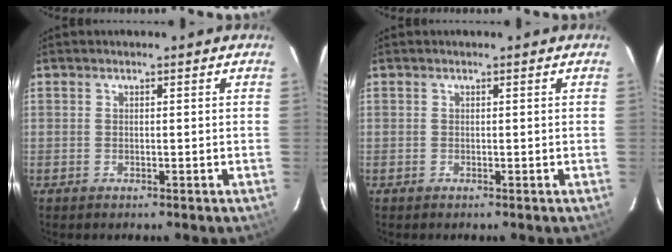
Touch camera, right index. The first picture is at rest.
{"total": 0.0}